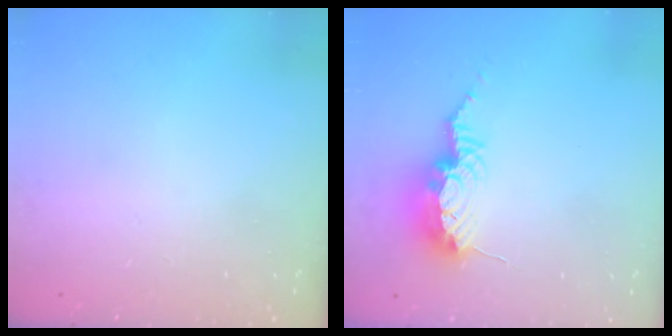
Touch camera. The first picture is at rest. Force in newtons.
{"total": 10.3, "press": 10.2, "slide": 1.0}